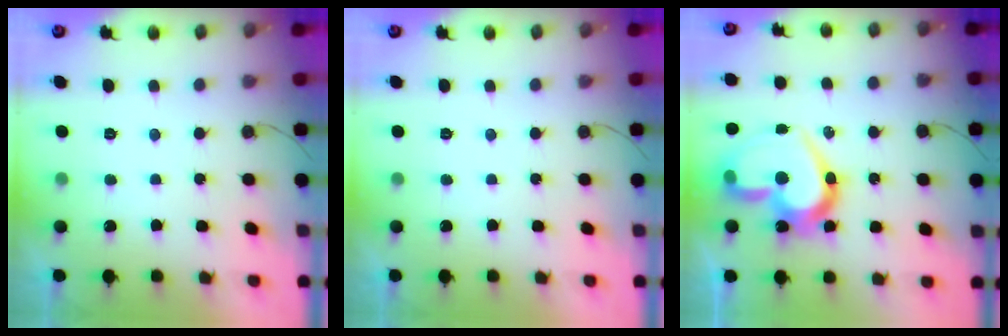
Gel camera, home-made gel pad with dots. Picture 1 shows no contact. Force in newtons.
{"total": 0.0}
{"total": 22.3, "press": 22.2, "slide": 1.7}